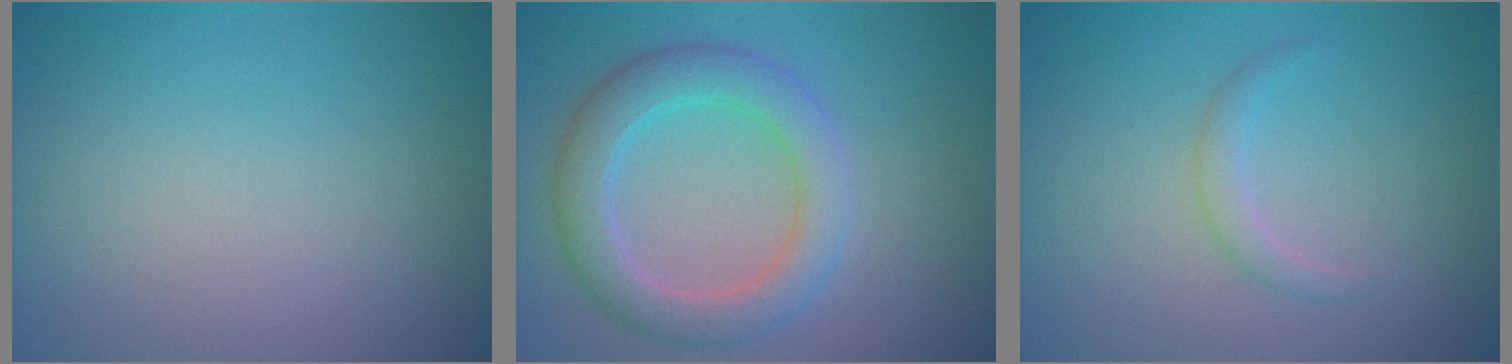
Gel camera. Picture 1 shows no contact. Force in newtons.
{"total": 4.4, "press": 4.4, "slide": 0.1}
{"total": 1.2, "press": 1.1, "slide": 0.1}